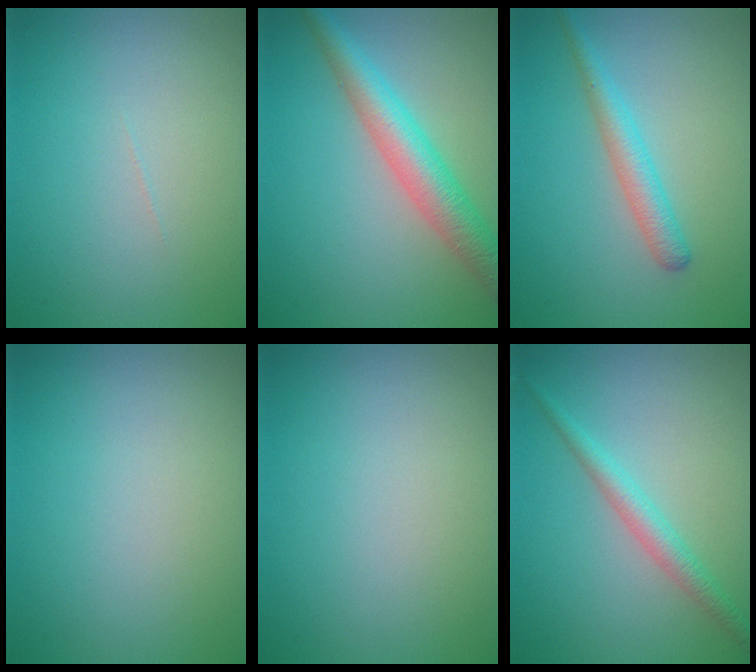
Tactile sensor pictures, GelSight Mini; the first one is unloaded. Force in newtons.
{"total": 5.1, "press": 5.1, "slide": 0.1}
{"total": 2.7, "press": 2.7, "slide": 0.0}
{"total": 0.0}
{"total": 0.0}
{"total": 2.4, "press": 2.3, "slide": 0.2}